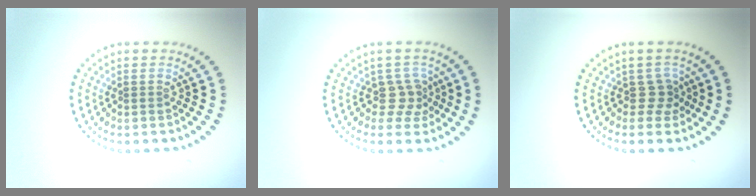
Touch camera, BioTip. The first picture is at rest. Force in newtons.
{"total": 2.2, "press": 1.6, "slide": 1.4}
{"total": 1.7, "press": 1.1, "slide": 1.3}